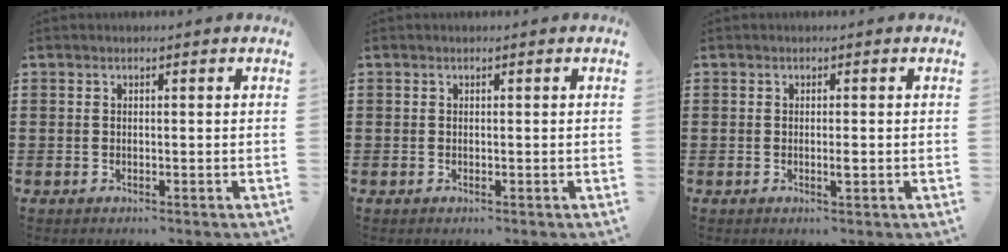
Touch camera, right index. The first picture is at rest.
{"total": 0.0}
{"total": 1.4, "force": [-0.3, 0.2, 1.4], "torque": [-0.026, -0.001, -0.006]}